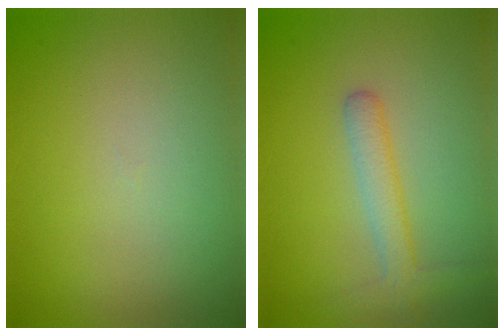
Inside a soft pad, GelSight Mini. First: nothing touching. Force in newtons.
{"total": 2.7, "press": 2.7, "slide": 0.1}